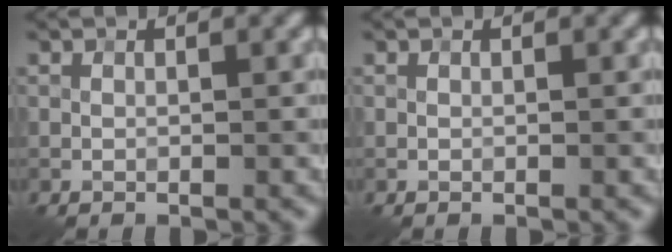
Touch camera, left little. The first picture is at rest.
{"total": 0.0}